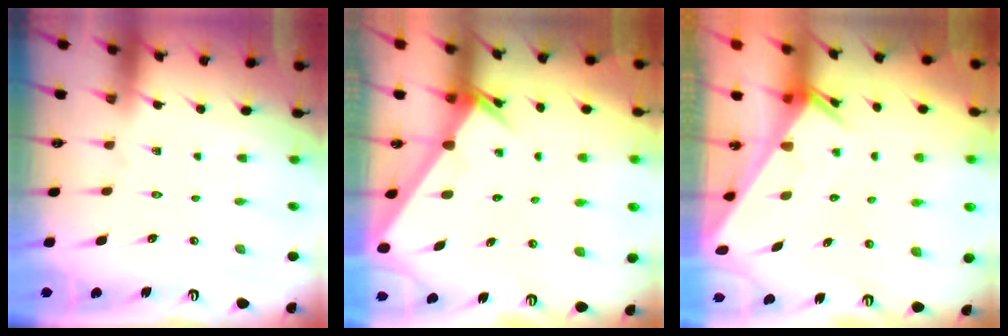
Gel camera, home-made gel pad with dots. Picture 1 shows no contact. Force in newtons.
{"total": 2.5, "press": 2.5, "slide": 0.2}
{"total": 2.7, "press": 2.7, "slide": 0.1}